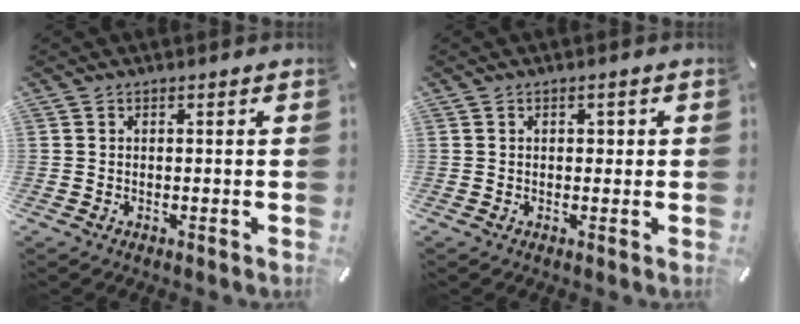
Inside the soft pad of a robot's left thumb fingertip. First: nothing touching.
{"total": 1.2, "force": [0.2, 0.9, 0.8], "torque": [-0.009, 0.003, -0.002]}